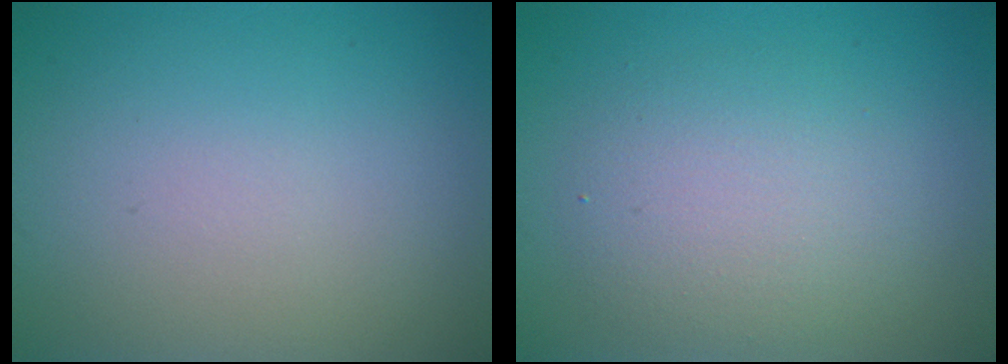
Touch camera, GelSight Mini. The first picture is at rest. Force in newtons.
{"total": 3.8, "press": 3.8, "slide": 0.1}